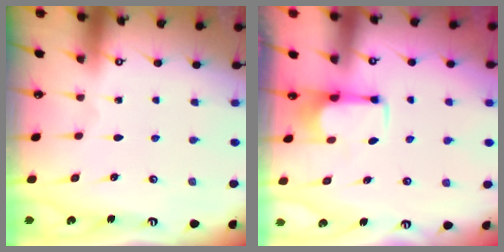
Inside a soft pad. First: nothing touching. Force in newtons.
{"total": 2.8, "press": 2.7, "slide": 0.9}